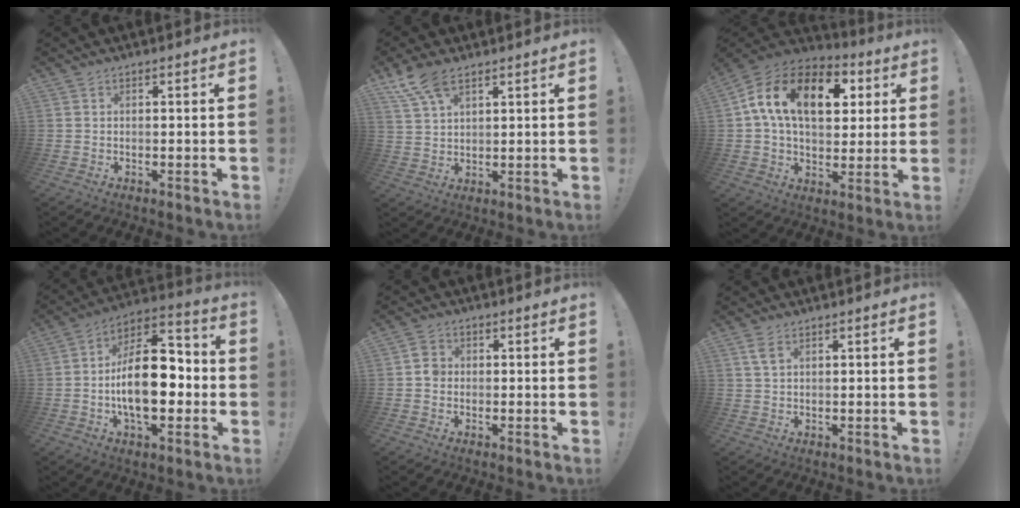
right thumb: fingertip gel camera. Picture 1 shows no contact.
{"total": 8.4, "force": [5.7, 3.4, 5.1], "torque": [-0.099, -0.021, 0.109]}
{"total": 19.0, "force": [5.5, 11.6, 14.1], "torque": [-0.230, -0.002, 0.091]}
{"total": 21.5, "force": [-2.8, 12.0, 17.6], "torque": [-0.279, 0.014, -0.039]}
{"total": 3.5, "force": [-0.6, 3.1, 1.6], "torque": [-0.018, 0.010, -0.012]}
{"total": 3.0, "force": [1.5, 1.4, 2.3], "torque": [-0.049, 0.002, 0.027]}